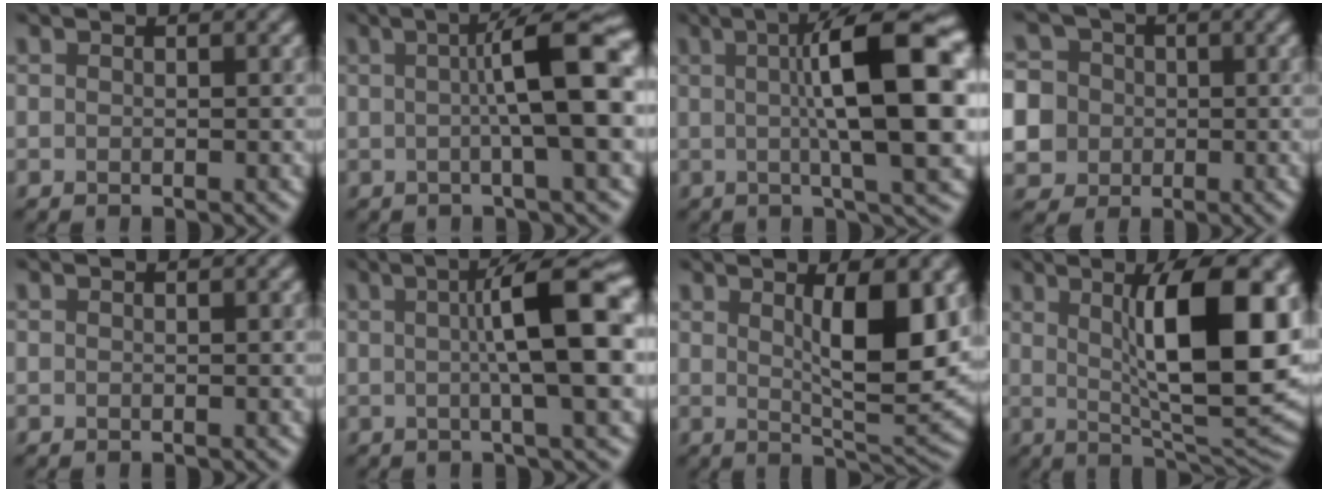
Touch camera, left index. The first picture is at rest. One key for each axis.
{"total": 7.7, "fx": 0.7, "fy": 1.1, "fz": 7.6, "tx": -0.101, "ty": 0.014, "tz": 0.006}
{"total": 12.0, "fx": 1.6, "fy": 2.4, "fz": 11.6, "tx": -0.157, "ty": 0.013, "tz": 0.024}
{"total": 9.0, "fx": -1.6, "fy": 8.6, "fz": 2.1, "tx": -0.066, "ty": 0.005, "tz": -0.053}
{"total": 0.0}
{"total": 8.5, "fx": 1.1, "fy": 1.4, "fz": 8.3, "tx": -0.111, "ty": 0.016, "tz": 0.010}
{"total": 7.9, "fx": 2.0, "fy": 2.0, "fz": 7.4, "tx": -0.108, "ty": -0.005, "tz": 0.036}
{"total": 12.2, "fx": 2.2, "fy": 3.3, "fz": 11.5, "tx": -0.160, "ty": 0.000, "tz": 0.039}